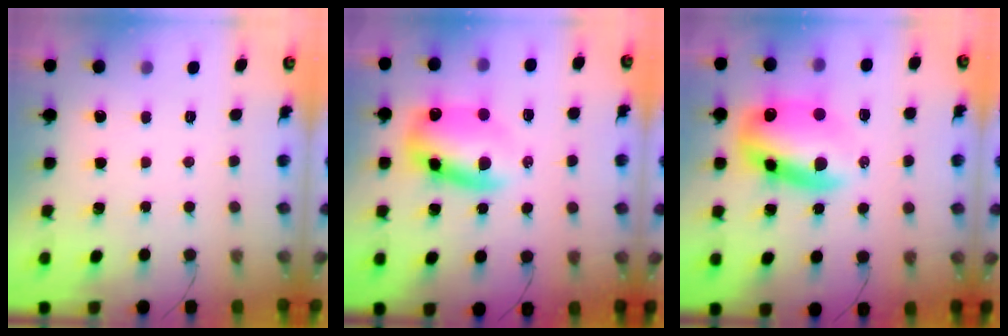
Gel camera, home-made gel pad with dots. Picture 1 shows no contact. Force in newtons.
{"total": 11.7, "press": 11.3, "slide": 3.0}
{"total": 14.9, "press": 14.5, "slide": 3.7}